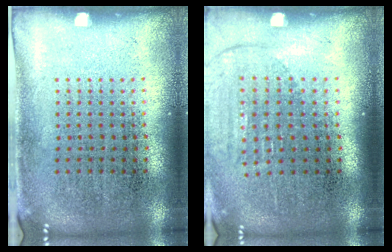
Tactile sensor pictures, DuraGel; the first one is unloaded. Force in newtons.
{"total": 1.3, "press": 1.2, "slide": 0.6}